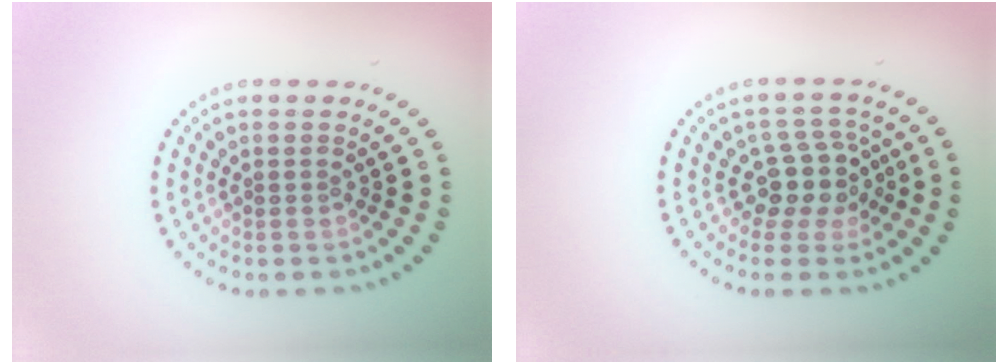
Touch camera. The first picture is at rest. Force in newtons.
{"total": 3.6, "press": 2.9, "slide": 2.2}